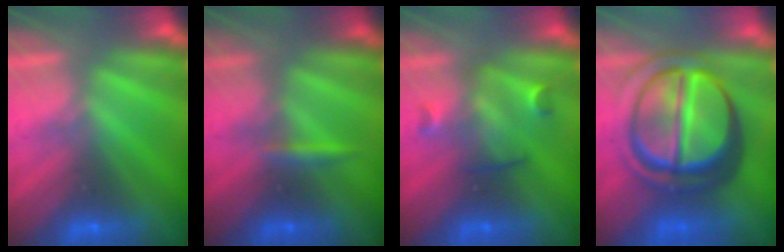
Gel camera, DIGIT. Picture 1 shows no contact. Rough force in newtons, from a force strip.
{"total": 2.4}
{"total": 3.0}
{"total": 7.2}